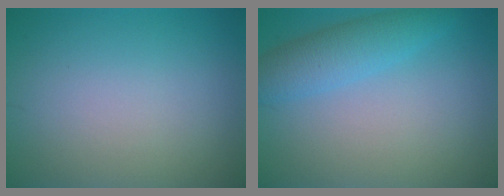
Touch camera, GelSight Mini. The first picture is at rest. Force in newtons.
{"total": 3.6, "press": 3.6, "slide": 0.1}